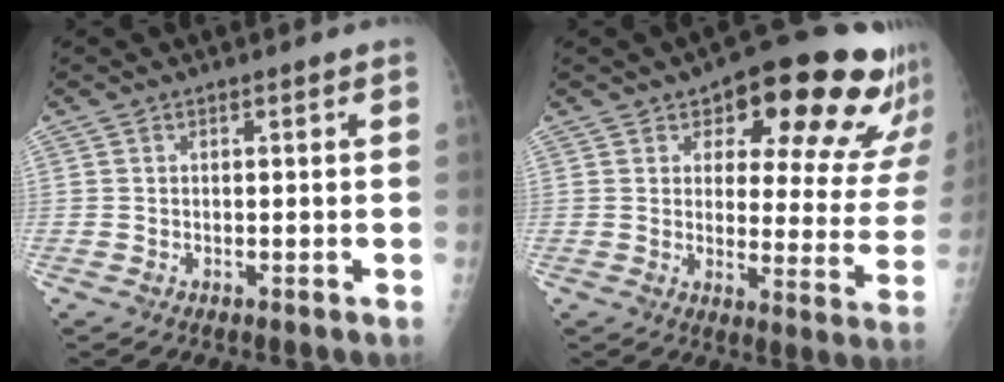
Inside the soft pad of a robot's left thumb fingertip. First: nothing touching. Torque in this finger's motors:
{"motor_torque": [0.30, 0.57, -0.02, -0.18, 0.12]}